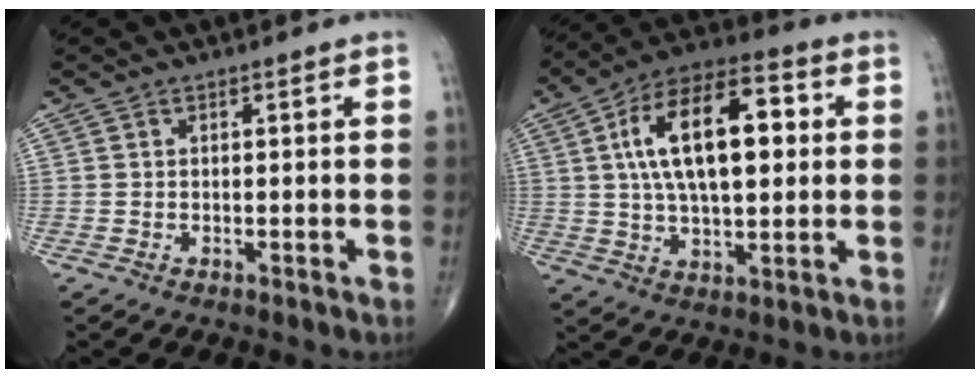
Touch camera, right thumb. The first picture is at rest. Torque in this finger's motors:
{"motor_torque": [0.81, 4.20, 0.90, 0.16, 0.49]}